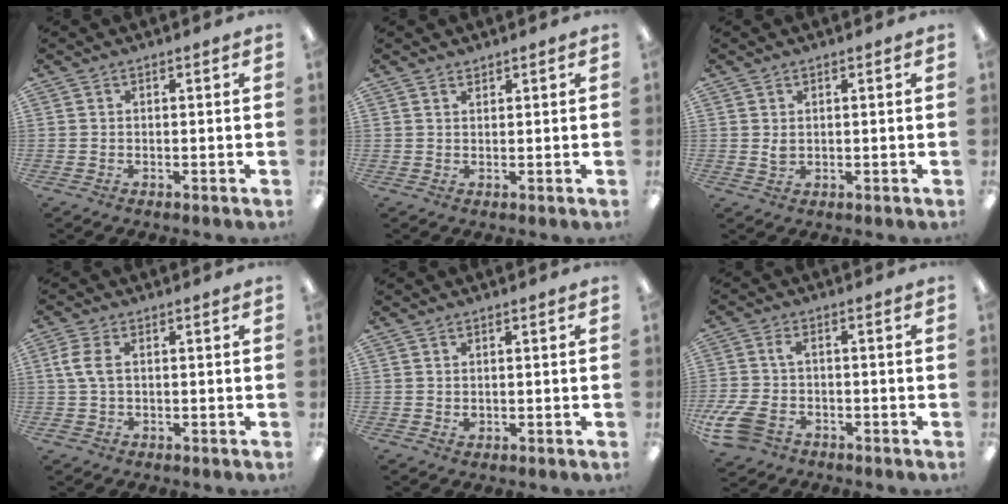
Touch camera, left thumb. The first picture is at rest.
{"total": 1.2, "force": [1.1, 0.4, 0.0], "torque": [0.000, -0.001, 0.022]}
{"total": 1.8, "force": [0.6, 1.1, 1.2], "torque": [-0.019, 0.000, 0.009]}
{"total": 5.1, "force": [0.8, 3.0, 4.1], "torque": [-0.094, 0.005, 0.010]}
{"total": 0.9, "force": [0.5, 0.6, 0.5], "torque": [-0.011, 0.003, 0.009]}
{"total": 7.9, "force": [-2.5, 4.8, 5.8], "torque": [-0.147, 0.003, -0.052]}